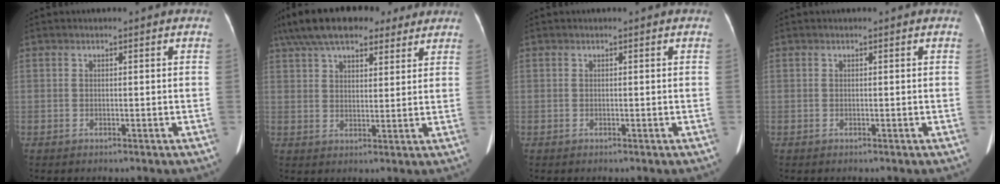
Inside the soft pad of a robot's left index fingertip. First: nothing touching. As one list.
[{"total": 17.9, "force": [13.8, 6.4, 9.6], "torque": [-0.180, 0.064, 0.213]}, {"total": 0.0}, {"total": 0.0}]